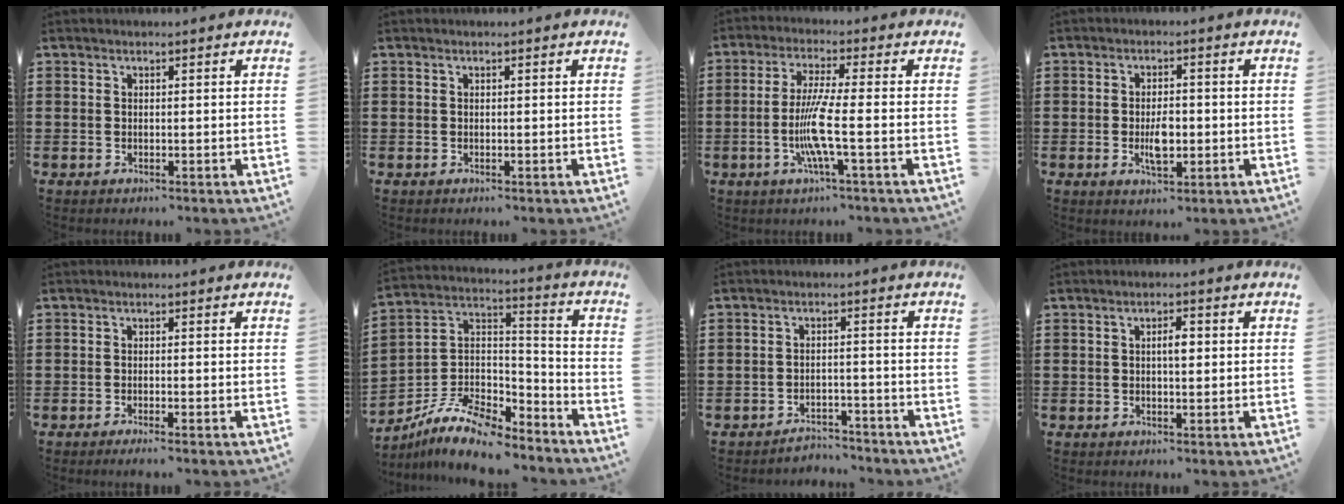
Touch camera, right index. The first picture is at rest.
{"total": 0.0}
{"total": 7.5, "force": [-1.9, -0.1, 7.3], "torque": [-0.160, -0.023, -0.047]}
{"total": 4.1, "force": [-0.7, 1.7, 3.7], "torque": [-0.066, -0.005, -0.015]}
{"total": 1.0, "force": [-0.8, -0.1, 0.7], "torque": [-0.011, -0.003, -0.014]}
{"total": 10.7, "force": [-8.5, 4.0, 5.0], "torque": [-0.111, 0.020, -0.167]}
{"total": 3.2, "force": [-3.2, 0.5, 0.0], "torque": [-0.006, 0.001, -0.068]}
{"total": 2.5, "force": [0.3, 0.9, 2.4], "torque": [-0.047, 0.004, 0.002]}